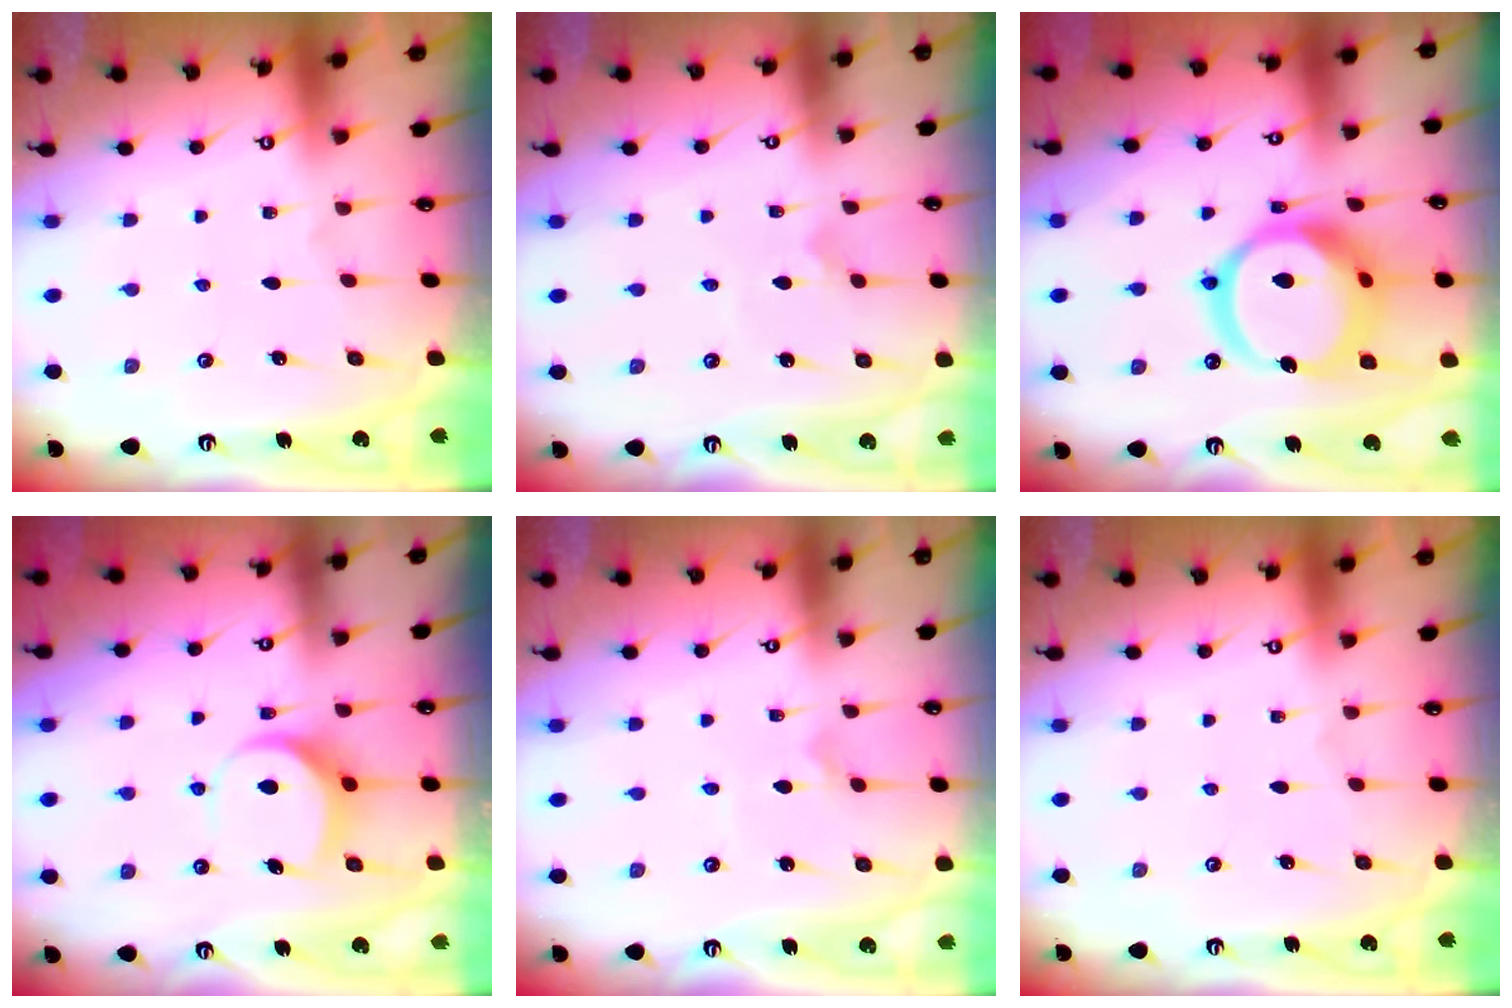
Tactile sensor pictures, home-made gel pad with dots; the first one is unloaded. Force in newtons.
{"total": 3.2, "press": 3.1, "slide": 0.2}
{"total": 20.9, "press": 20.7, "slide": 2.4}
{"total": 8.0, "press": 7.9, "slide": 0.9}
{"total": 2.0, "press": 2.0, "slide": 0.3}
{"total": 0.0}